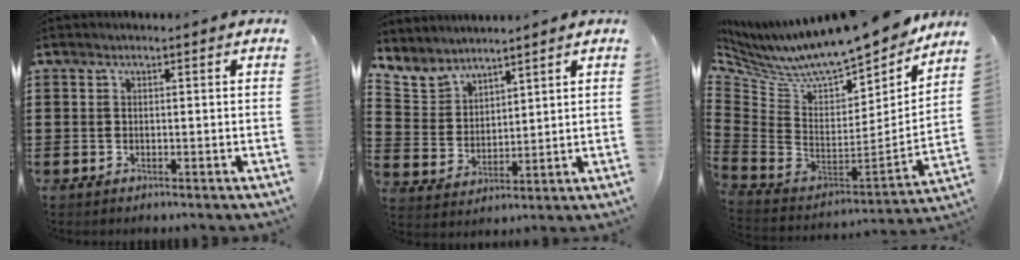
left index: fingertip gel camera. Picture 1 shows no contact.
{"total": 5.4, "force": [4.9, 2.2, 0.3], "torque": [-0.032, -0.022, 0.092]}
{"total": 10.0, "force": [8.8, 1.7, 4.4], "torque": [-0.109, -0.077, 0.146]}